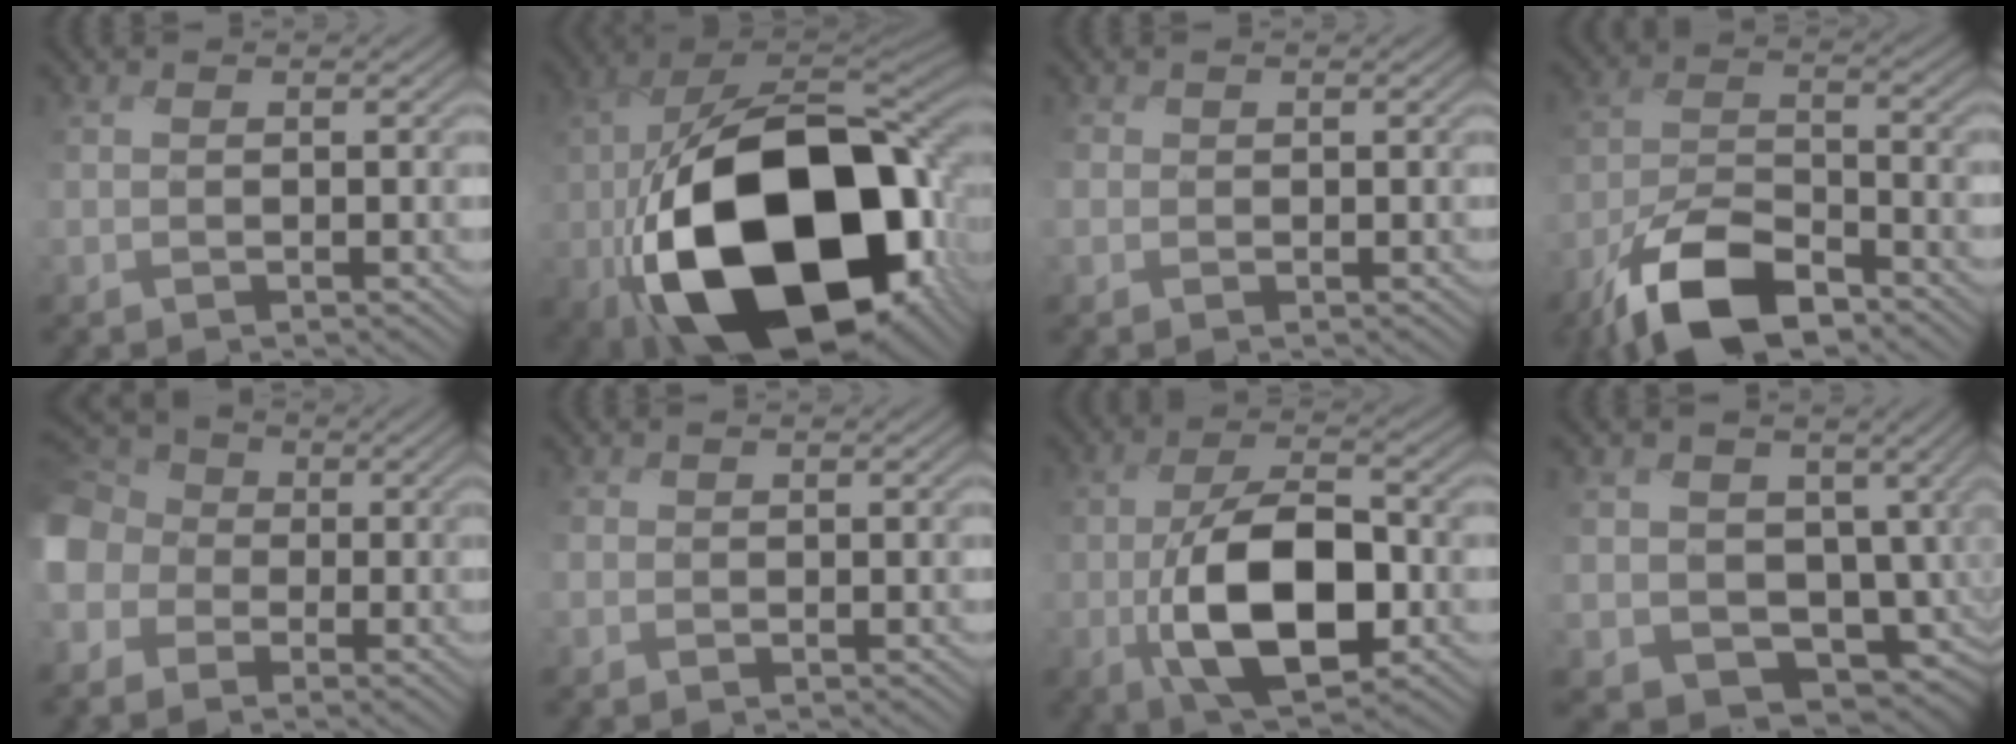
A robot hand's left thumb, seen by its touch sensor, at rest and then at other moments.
{"total": 22.6, "force": [-5.2, 14.1, 16.9], "torque": [-0.369, -0.069, -0.041]}
{"total": 1.9, "force": [0.0, 1.9, -0.1], "torque": [-0.017, -0.005, -0.006]}
{"total": 10.9, "force": [-7.5, 4.1, 6.8], "torque": [-0.128, 0.002, -0.159]}
{"total": 11.2, "force": [-2.4, 9.9, 4.7], "torque": [-0.177, -0.016, -0.083]}
{"total": 1.3, "force": [0.0, 1.3, -0.2], "torque": [-0.003, -0.003, -0.004]}
{"total": 11.1, "force": [-2.5, 5.6, 9.3], "torque": [-0.185, -0.007, -0.049]}
{"total": 10.1, "force": [0.5, 8.1, 5.9], "torque": [-0.132, -0.035, 0.013]}